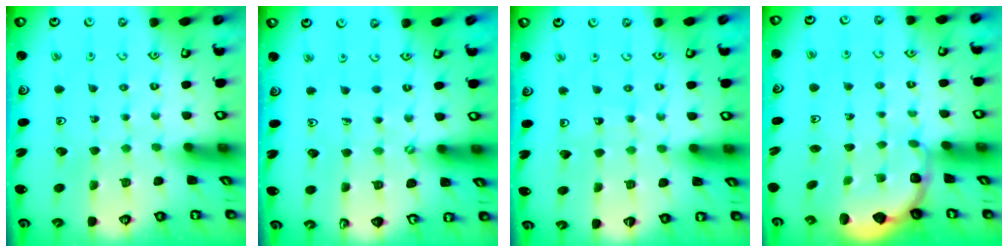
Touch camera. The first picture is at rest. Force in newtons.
{"total": 1.6, "press": 1.6, "slide": 0.1}
{"total": 5.8, "press": 5.8, "slide": 0.5}
{"total": 2.7, "press": 2.3, "slide": 1.5}